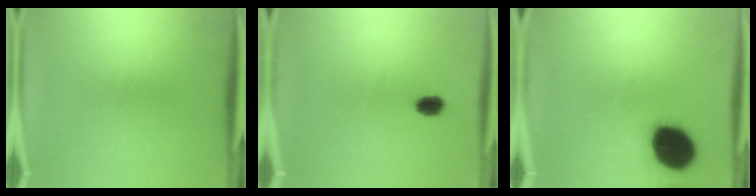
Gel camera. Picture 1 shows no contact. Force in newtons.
{"total": 2.8}
{"total": 16.3}